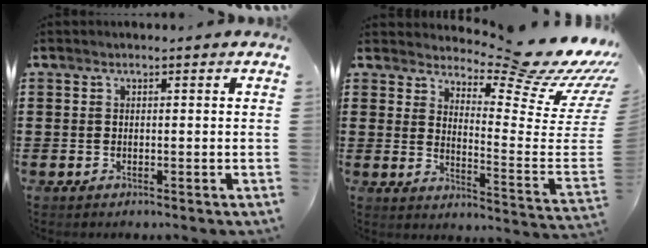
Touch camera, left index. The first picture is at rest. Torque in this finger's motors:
{"motor_torque": [-0.04, -0.12, 0.26, 0.01]}